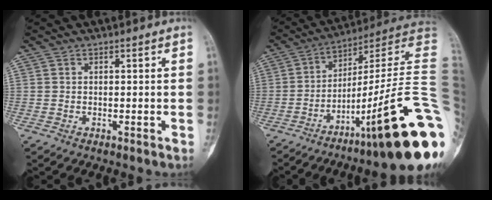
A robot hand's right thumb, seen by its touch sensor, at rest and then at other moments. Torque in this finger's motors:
{"motor_torque": [3.80, 1.21, 1.22, -1.55, 0.49]}